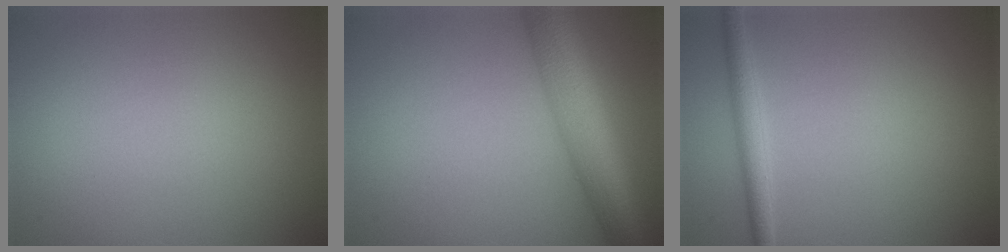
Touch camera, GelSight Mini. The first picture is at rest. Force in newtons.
{"total": 8.7, "press": 8.7, "slide": 0.2}
{"total": 2.1, "press": 2.1, "slide": 0.0}